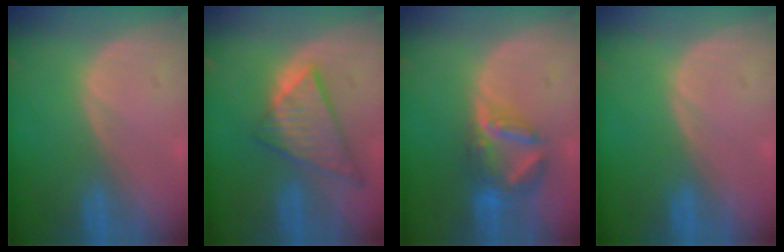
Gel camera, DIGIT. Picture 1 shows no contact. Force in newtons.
{"total": 8.7, "press": 7.5, "slide": 4.4}
{"total": 7.2, "press": 6.3, "slide": 3.4}
{"total": 0.0}